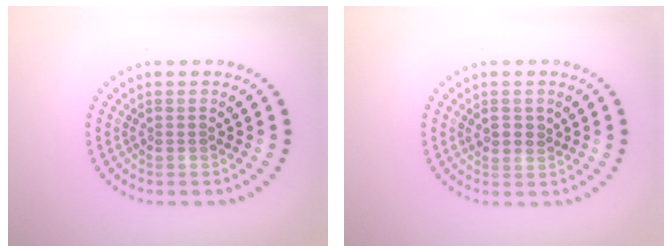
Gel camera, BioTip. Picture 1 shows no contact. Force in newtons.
{"total": 1.2, "press": 1.1, "slide": 0.5}